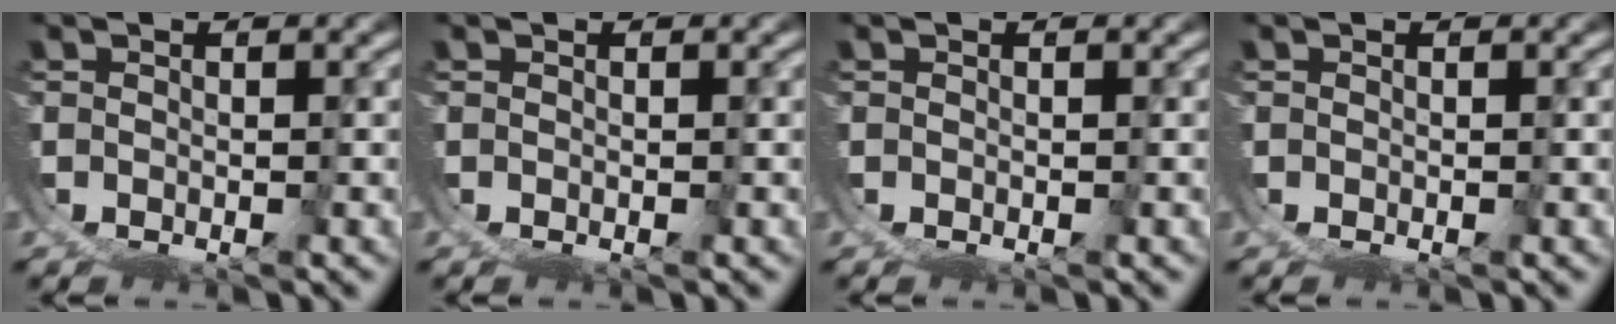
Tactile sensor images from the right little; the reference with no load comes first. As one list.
[{"total": 0.0}, {"total": 0.0}, {"total": 0.0}]